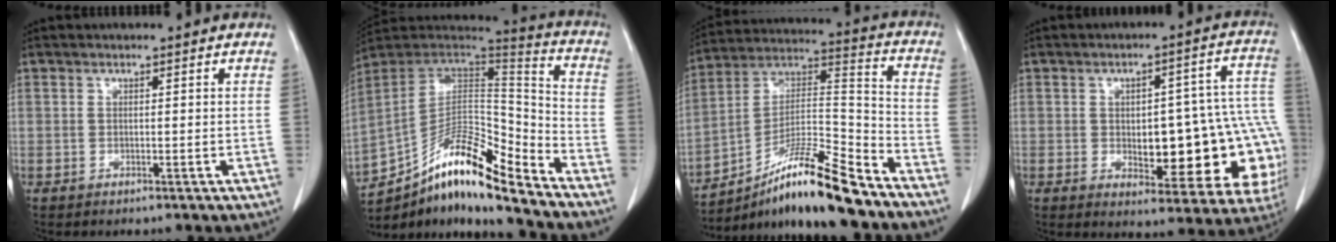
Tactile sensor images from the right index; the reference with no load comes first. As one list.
[{"total": 18.7, "force": [-14.2, 3.2, 11.7], "torque": [-0.222, 0.026, -0.254]}, {"total": 17.4, "force": [-13.1, 0.9, 11.4], "torque": [-0.206, 0.008, -0.227]}, {"total": 20.0, "force": [-3.3, 7.6, 18.2], "torque": [-0.145, 0.042, -0.012]}]